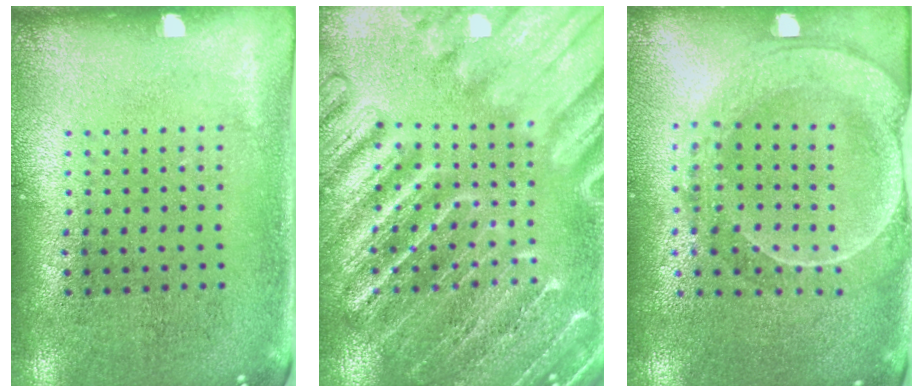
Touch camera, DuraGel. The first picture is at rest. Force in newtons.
{"total": 6.3, "press": 6.2, "slide": 0.9}
{"total": 2.0, "press": 1.9, "slide": 0.7}